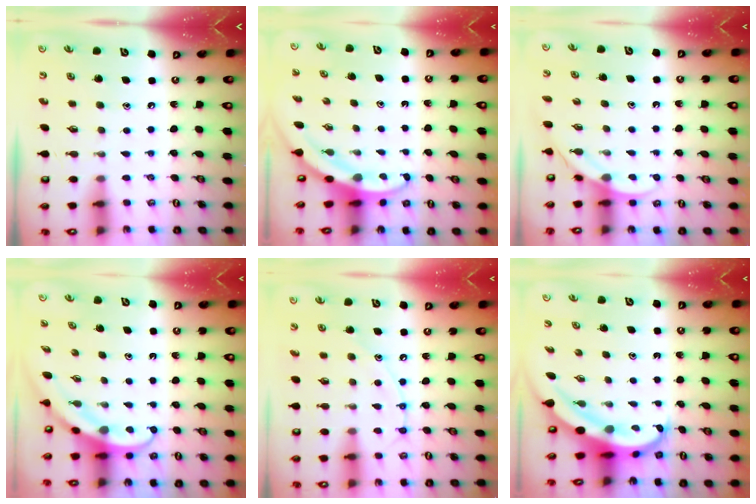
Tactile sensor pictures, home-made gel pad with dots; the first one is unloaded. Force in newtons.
{"total": 3.4, "press": 3.4, "slide": 0.1}
{"total": 3.5, "press": 3.5, "slide": 0.4}
{"total": 3.8, "press": 3.8, "slide": 0.3}
{"total": 9.0, "press": 9.0, "slide": 0.4}
{"total": 5.3, "press": 5.2, "slide": 0.5}